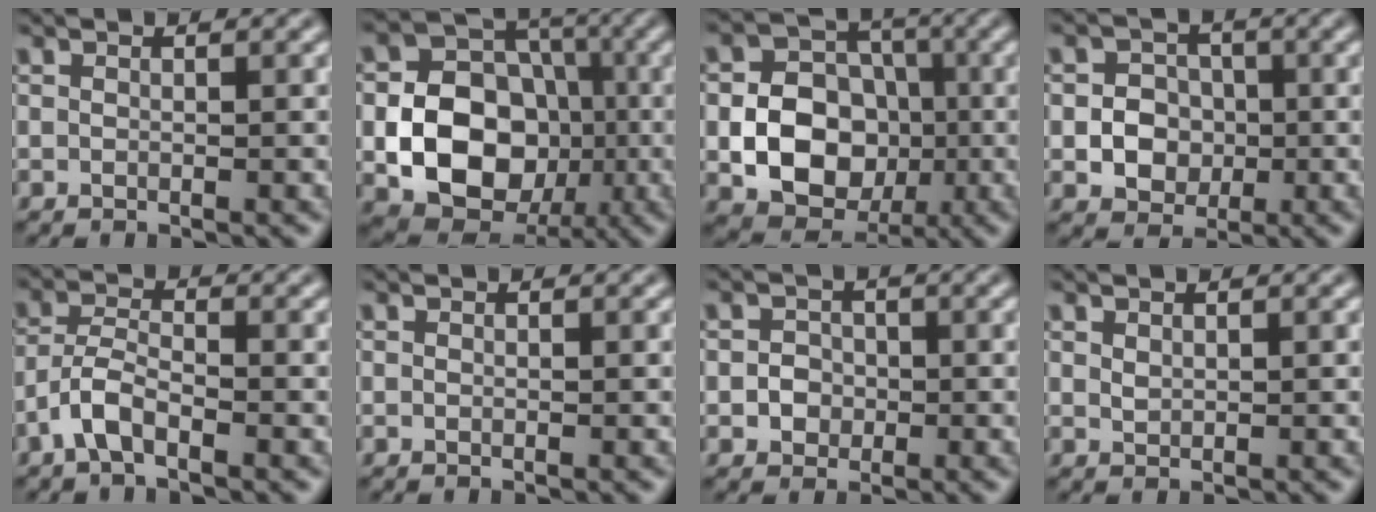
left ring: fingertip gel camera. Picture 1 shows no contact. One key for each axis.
{"total": 10.5, "fx": -1.9, "fy": 8.3, "fz": 6.2, "tx": -0.094, "ty": -0.005, "tz": -0.047}
{"total": 8.7, "fx": -1.7, "fy": 7.2, "fz": 4.6, "tx": -0.054, "ty": -0.005, "tz": -0.048}
{"total": 3.8, "fx": -0.7, "fy": 3.3, "fz": 1.9, "tx": -0.011, "ty": -0.002, "tz": -0.021}
{"total": 3.1, "fx": -1.9, "fy": 1.0, "fz": 2.2, "tx": -0.047, "ty": 0.006, "tz": -0.046}
{"total": 0.0}
{"total": 1.9, "fx": -0.3, "fy": 1.7, "fz": 0.6, "tx": 0.006, "ty": -0.001, "tz": -0.014}
{"total": 0.7, "fx": 0.5, "fy": 0.4, "fz": 0.3, "tx": -0.010, "ty": -0.001, "tz": 0.014}